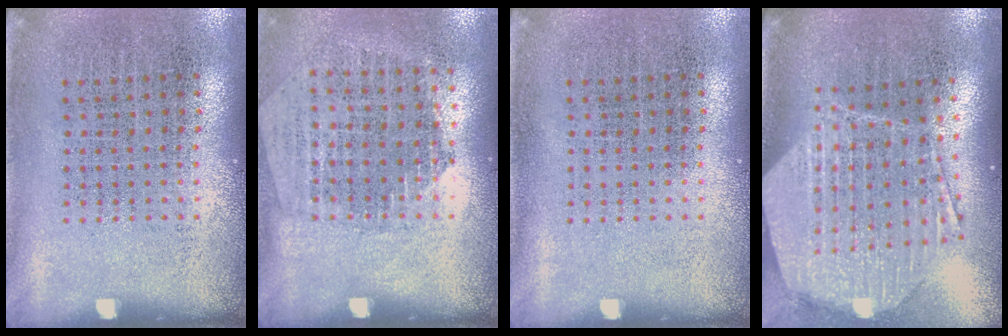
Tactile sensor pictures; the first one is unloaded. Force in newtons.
{"total": 1.3, "press": 1.1, "slide": 0.5}
{"total": 0.0}
{"total": 2.6, "press": 2.1, "slide": 1.5}